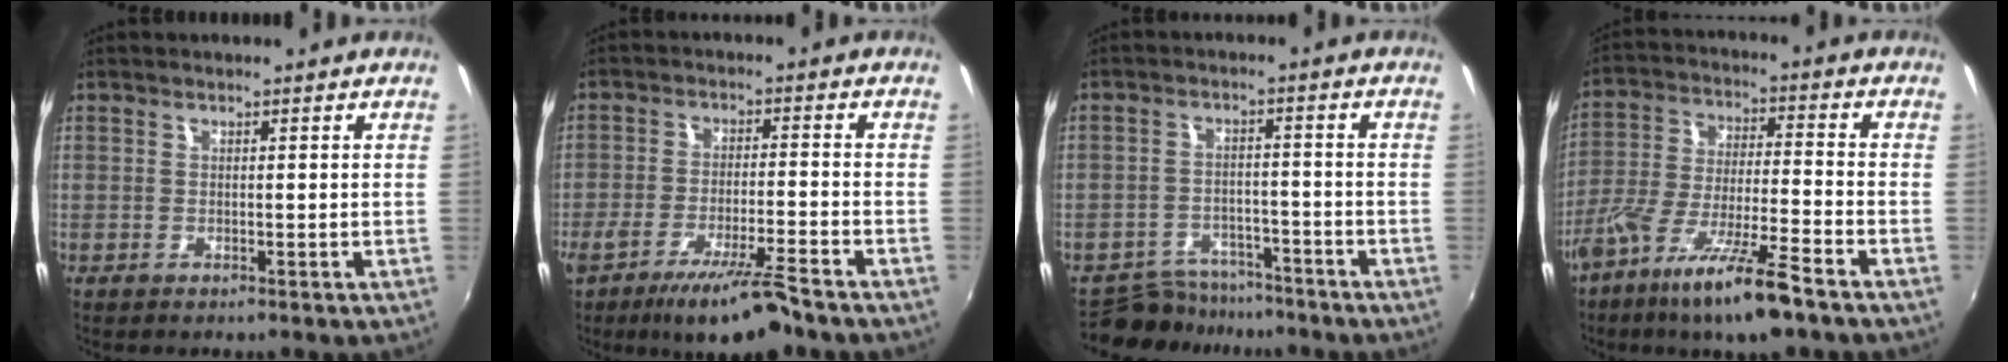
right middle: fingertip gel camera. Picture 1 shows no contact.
{"total": 9.9, "force": [-7.3, 0.8, 6.7], "torque": [-0.129, -0.023, -0.122]}
{"total": 8.3, "force": [-7.5, 3.4, 1.0], "torque": [-0.036, 0.009, -0.113]}
{"total": 14.5, "force": [-9.6, 1.8, 10.7], "torque": [-0.211, -0.033, -0.175]}